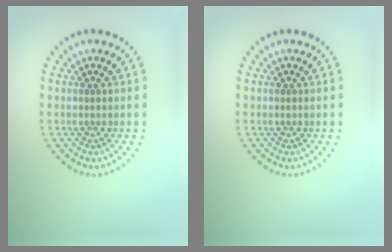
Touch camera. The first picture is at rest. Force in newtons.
{"total": 0.0}